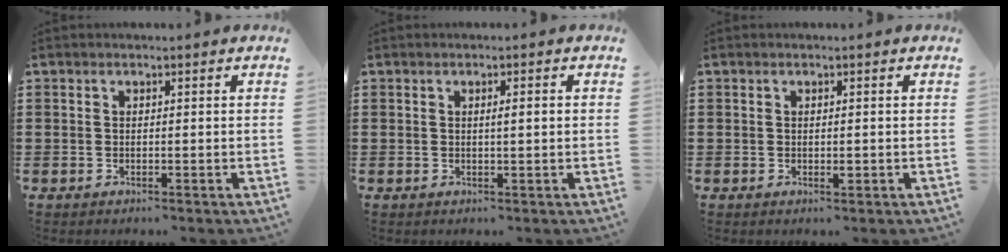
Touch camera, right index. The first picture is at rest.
{"total": 1.4, "force": [0.1, 0.1, 1.4], "torque": [-0.026, 0.001, 0.001]}
{"total": 1.0, "force": [-0.2, 0.3, 0.9], "torque": [-0.017, -0.004, -0.002]}